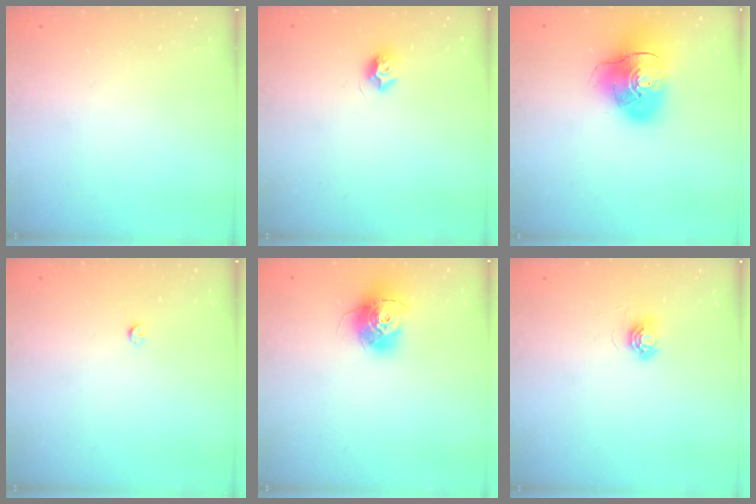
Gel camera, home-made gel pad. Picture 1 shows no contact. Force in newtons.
{"total": 7.4, "press": 7.4, "slide": 0.1}
{"total": 14.0, "press": 13.8, "slide": 2.4}
{"total": 2.8, "press": 2.8, "slide": 0.5}
{"total": 13.0, "press": 13.0, "slide": 1.0}
{"total": 5.4, "press": 5.4, "slide": 0.3}